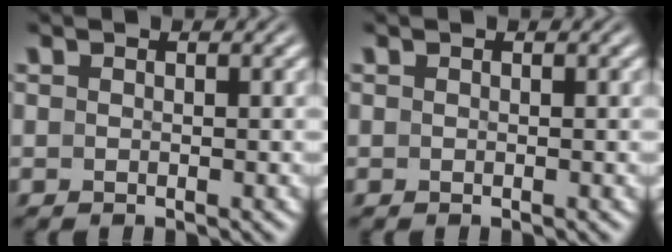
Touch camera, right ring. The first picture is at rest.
{"total": 0.0}